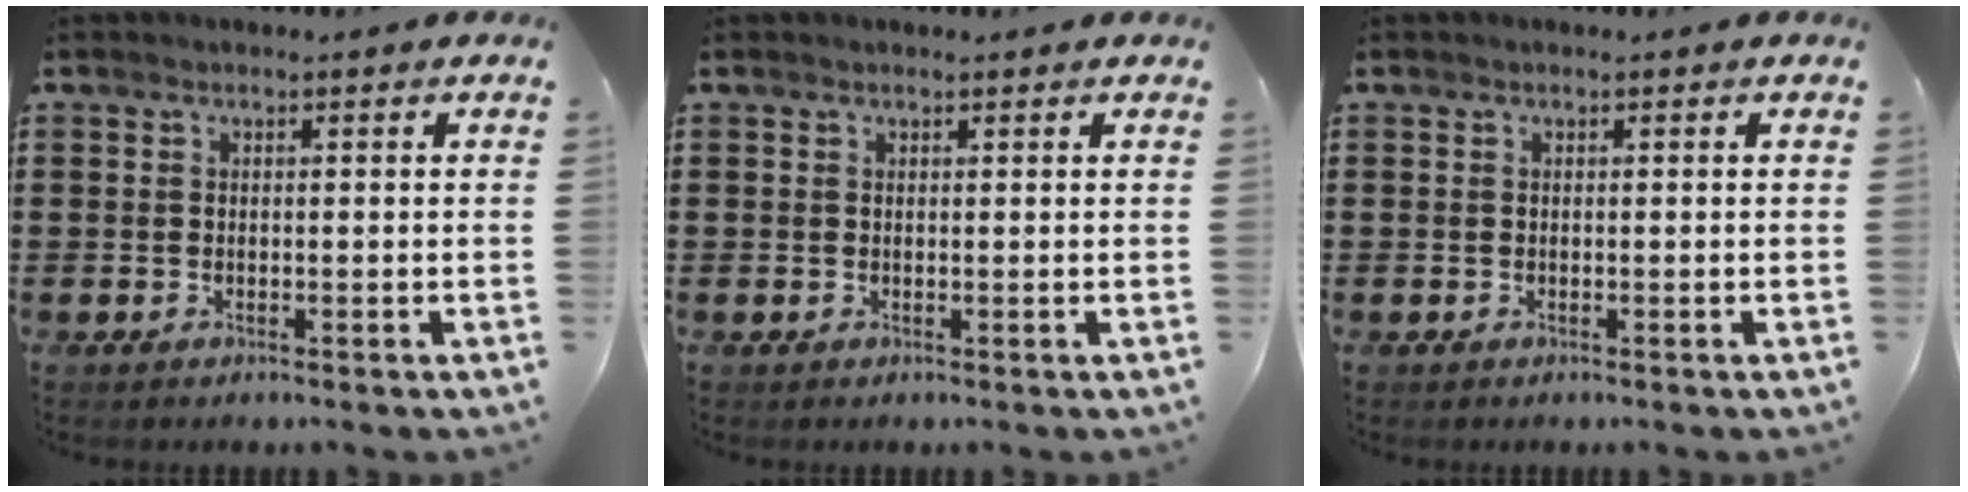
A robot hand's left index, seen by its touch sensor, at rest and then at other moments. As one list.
[{"total": 0.0}, {"total": 0.0}]